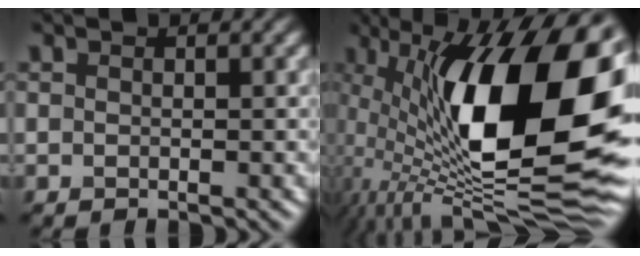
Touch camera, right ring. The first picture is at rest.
{"total": 19.1, "force": [2.1, 7.9, 17.3], "torque": [-0.286, 0.003, 0.028]}